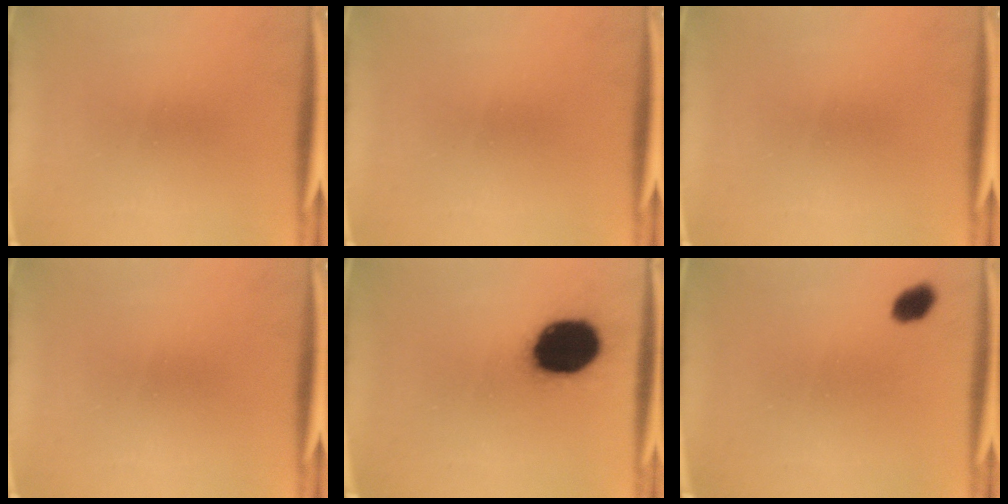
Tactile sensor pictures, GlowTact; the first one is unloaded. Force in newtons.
{"total": 0.0}
{"total": 0.0}
{"total": 0.0}
{"total": 19.0}
{"total": 3.1}